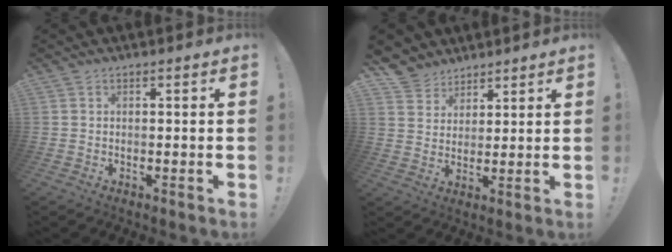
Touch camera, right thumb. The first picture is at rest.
{"total": 6.6, "force": [5.0, 4.4, 0.4], "torque": [-0.010, -0.041, 0.098]}